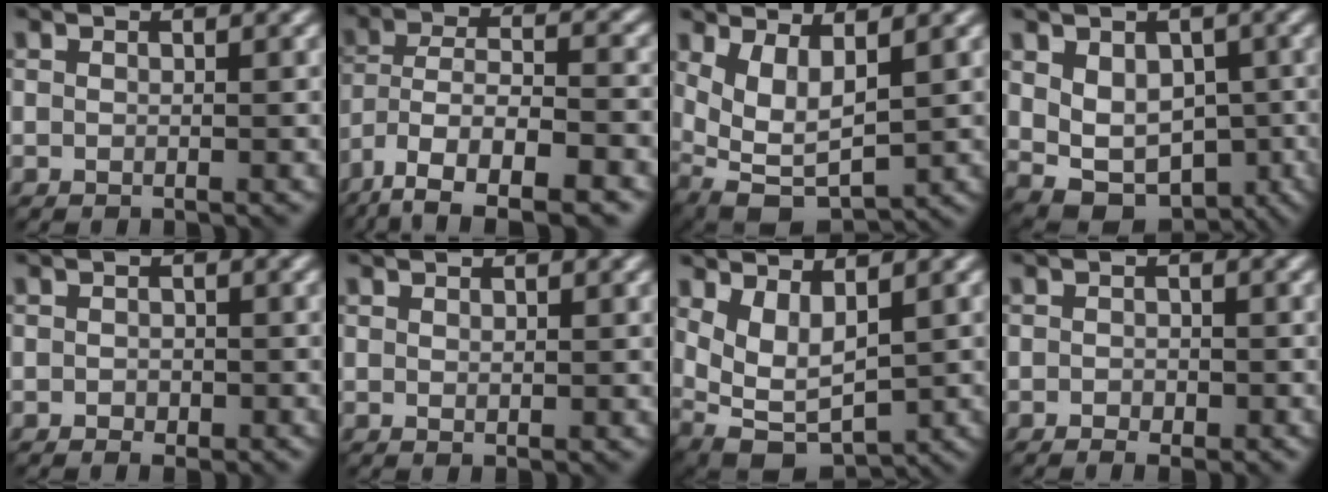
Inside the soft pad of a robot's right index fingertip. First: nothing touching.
{"total": 10.8, "force": [-6.8, 3.7, 7.5], "torque": [-0.152, -0.003, -0.117]}
{"total": 3.7, "force": [1.2, 1.7, 3.1], "torque": [-0.084, -0.006, 0.030]}
{"total": 5.2, "force": [0.3, 4.0, 3.4], "torque": [-0.061, -0.013, 0.023]}
{"total": 0.7, "force": [-0.5, 0.4, 0.1], "torque": [-0.010, 0.001, -0.004]}
{"total": 0.5, "force": [0.4, -0.3, -0.3], "torque": [-0.002, 0.004, 0.009]}
{"total": 3.6, "force": [1.0, 1.9, 2.9], "torque": [-0.077, -0.009, 0.027]}
{"total": 1.4, "force": [-1.0, 0.6, 0.8], "torque": [-0.015, 0.003, -0.008]}